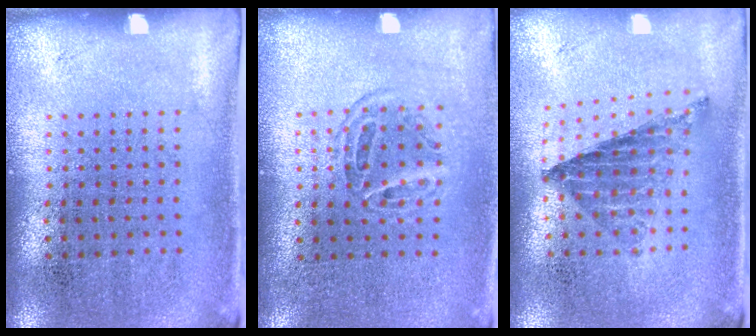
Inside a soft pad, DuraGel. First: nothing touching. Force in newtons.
{"total": 1.1, "press": 1.0, "slide": 0.5}
{"total": 0.8, "press": 0.8, "slide": 0.2}